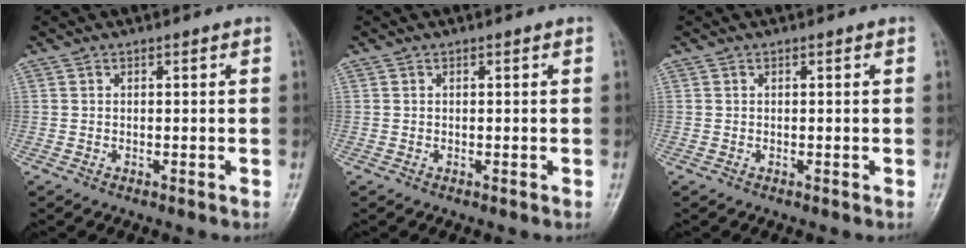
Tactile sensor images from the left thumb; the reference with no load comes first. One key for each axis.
{"total": 0.0}
{"total": 0.0}